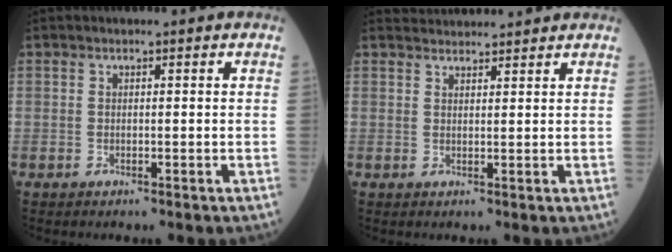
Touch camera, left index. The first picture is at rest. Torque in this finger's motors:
{"motor_torque": [-0.74, -0.71, -0.03, -0.01]}